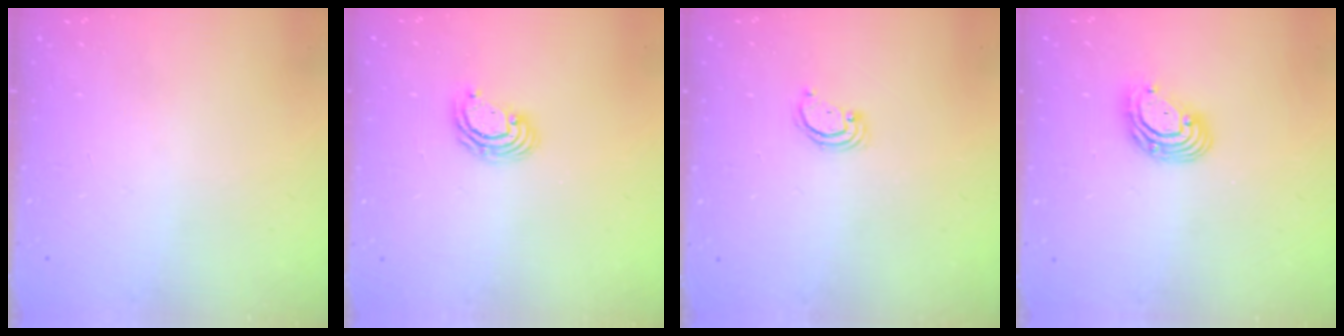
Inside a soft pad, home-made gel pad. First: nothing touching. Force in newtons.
{"total": 4.4, "press": 4.4, "slide": 0.0}
{"total": 1.7, "press": 1.7, "slide": 0.1}
{"total": 8.8, "press": 8.6, "slide": 1.7}